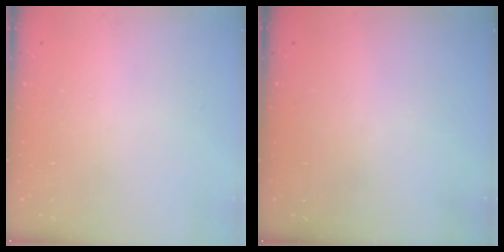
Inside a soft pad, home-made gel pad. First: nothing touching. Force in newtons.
{"total": 0.0}